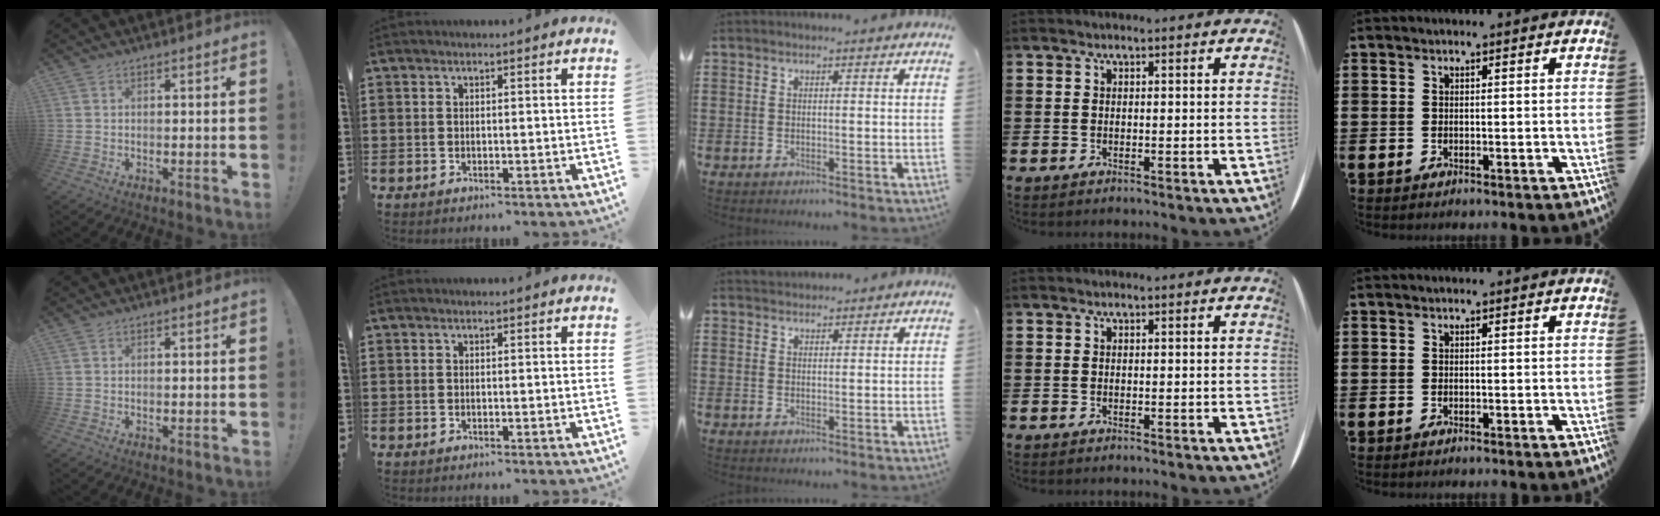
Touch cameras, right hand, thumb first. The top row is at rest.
{"middle": {"total": 1.5, "force": [1.4, 0.3, -0.2], "torque": [0.000, 0.002, 0.028]}}